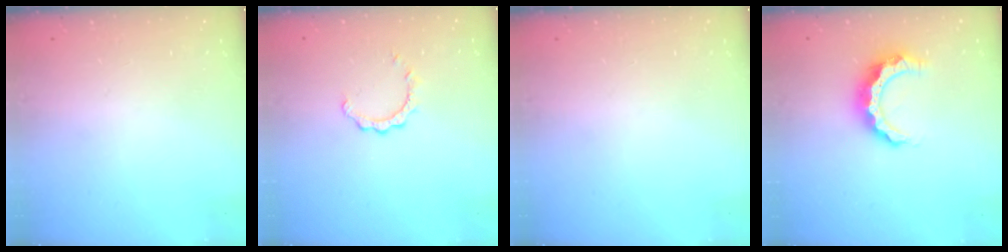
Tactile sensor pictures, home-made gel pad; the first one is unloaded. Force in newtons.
{"total": 2.6, "press": 2.6, "slide": 0.2}
{"total": 0.0}
{"total": 8.6, "press": 8.6, "slide": 0.1}